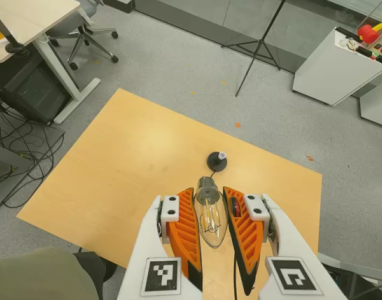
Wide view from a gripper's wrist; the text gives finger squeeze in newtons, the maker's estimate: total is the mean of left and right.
{"total": 18.3, "left": 19.3, "right": 17.2}